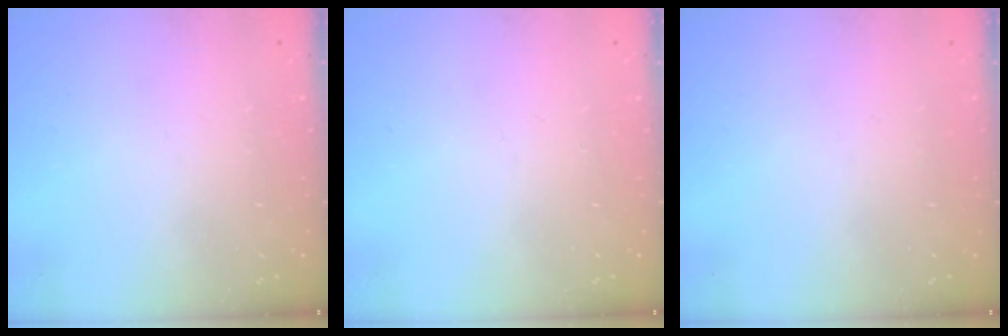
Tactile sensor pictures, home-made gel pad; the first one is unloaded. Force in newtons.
{"total": 0.0}
{"total": 0.0}